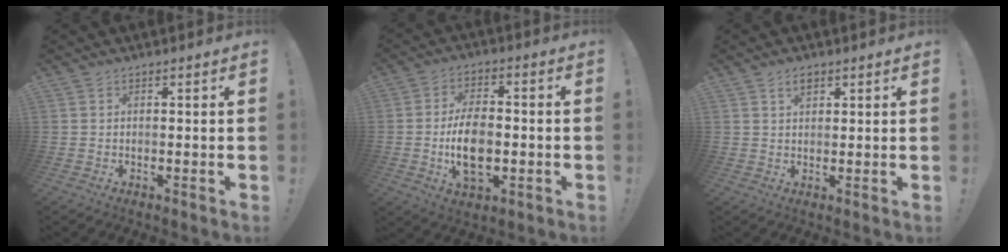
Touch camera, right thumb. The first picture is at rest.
{"total": 12.1, "force": [-1.7, 7.4, 9.4], "torque": [-0.155, 0.001, -0.030]}
{"total": 2.7, "force": [1.7, 1.5, 1.5], "torque": [-0.022, -0.002, 0.028]}